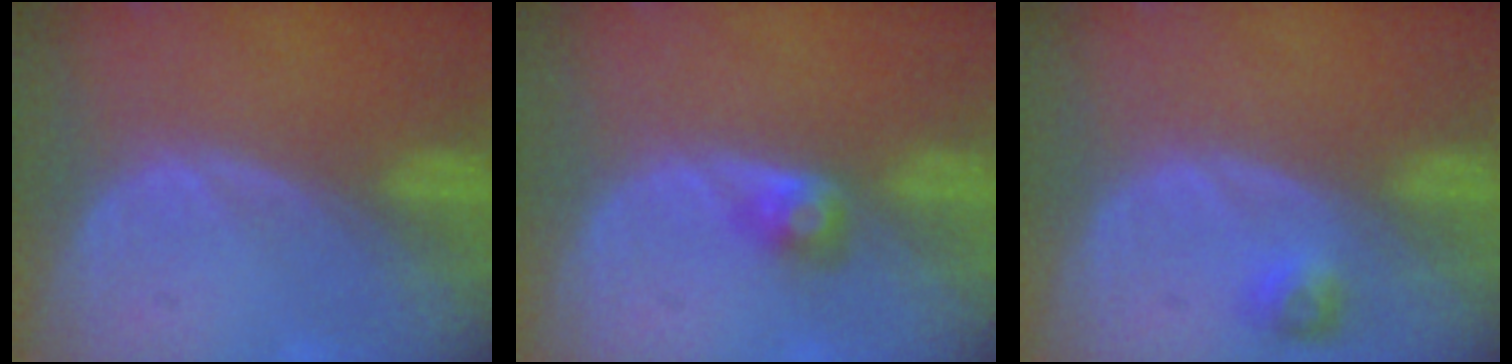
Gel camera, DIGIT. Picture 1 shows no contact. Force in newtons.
{"total": 2.4, "press": 2.4, "slide": 0.4}
{"total": 2.4, "press": 2.2, "slide": 0.9}